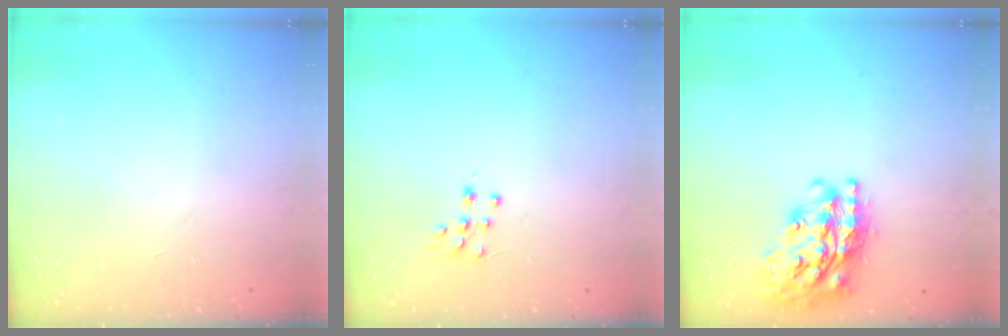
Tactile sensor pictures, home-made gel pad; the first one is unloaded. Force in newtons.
{"total": 7.0, "press": 7.0, "slide": 0.3}
{"total": 22.9, "press": 22.9, "slide": 1.8}